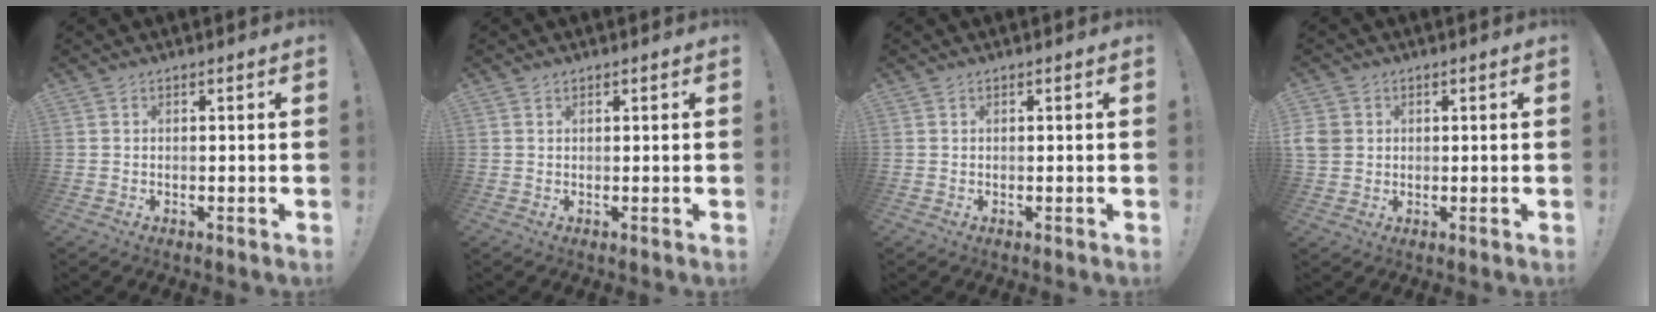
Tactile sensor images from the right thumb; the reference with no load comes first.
{"total": 0.6, "force": [0.5, 0.4, 0.2], "torque": [0.001, -0.002, 0.009]}
{"total": 0.0}
{"total": 4.7, "force": [1.0, 4.1, 2.0], "torque": [-0.049, 0.000, 0.022]}